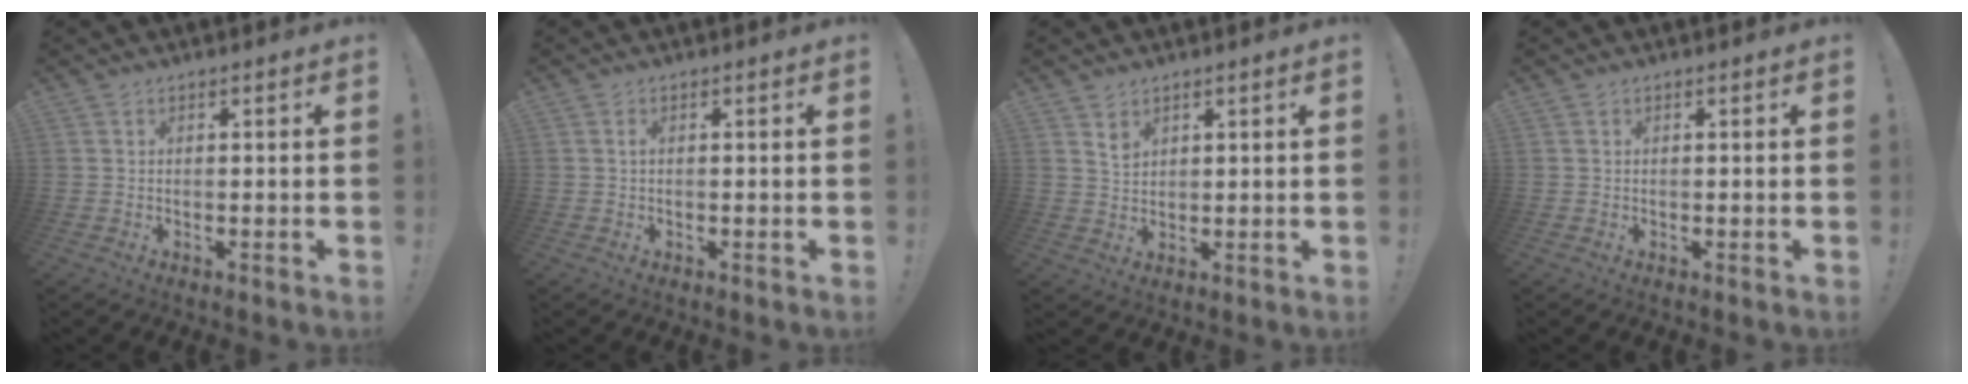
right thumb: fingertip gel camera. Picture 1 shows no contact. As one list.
[{"total": 0.5, "force": [-0.1, 0.1, 0.5], "torque": [-0.011, 0.001, -0.002]}, {"total": 3.8, "force": [2.5, 2.6, 1.0], "torque": [-0.005, -0.018, 0.044]}, {"total": 0.0}]